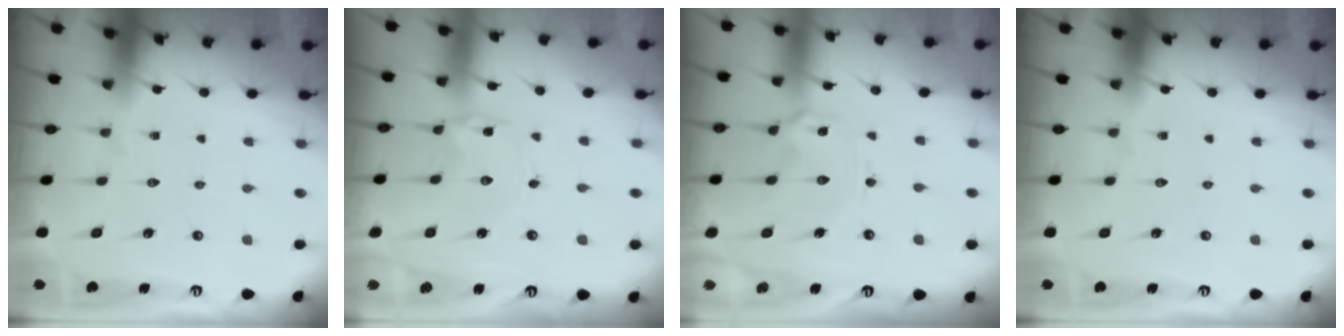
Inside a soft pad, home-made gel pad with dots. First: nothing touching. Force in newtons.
{"total": 1.4, "press": 1.4, "slide": 0.1}
{"total": 3.0, "press": 2.9, "slide": 0.4}
{"total": 0.0}